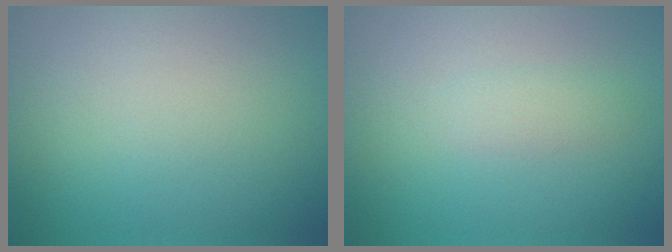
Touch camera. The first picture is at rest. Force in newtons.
{"total": 1.1, "press": 1.1, "slide": 0.0}